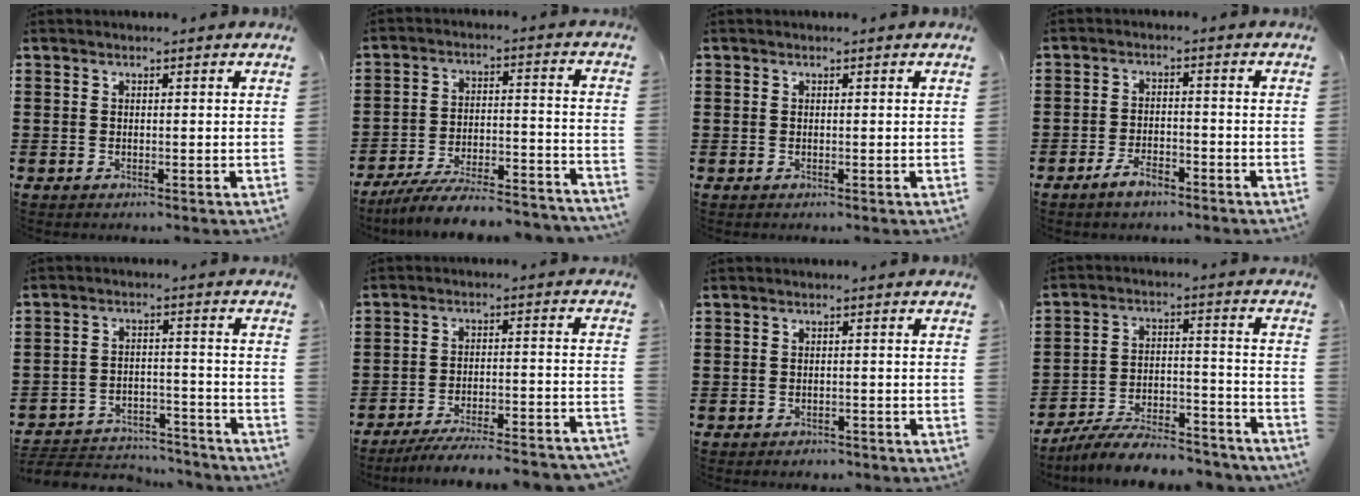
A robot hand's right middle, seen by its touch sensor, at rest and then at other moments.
{"total": 8.0, "force": [-7.5, 0.5, 2.9], "torque": [-0.045, 0.008, -0.144]}
{"total": 0.0}
{"total": 4.0, "force": [-3.1, 1.6, 2.1], "torque": [-0.041, 0.009, -0.060]}
{"total": 4.6, "force": [-4.4, 1.2, 0.5], "torque": [-0.018, 0.010, -0.095]}
{"total": 6.0, "force": [-5.7, 0.0, 2.0], "torque": [-0.029, -0.003, -0.108]}
{"total": 1.2, "force": [-1.2, 0.4, -0.1], "torque": [-0.003, 0.004, -0.028]}
{"total": 8.8, "force": [-8.2, 1.2, 2.8], "torque": [-0.040, 0.021, -0.158]}